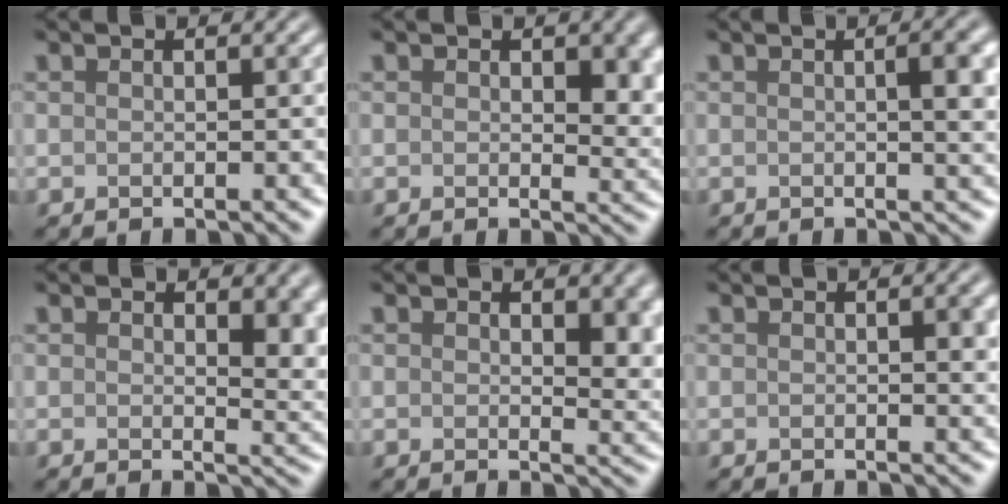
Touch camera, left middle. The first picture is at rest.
{"total": 3.9, "force": [0.9, 2.3, 3.0], "torque": [-0.032, -0.008, 0.012]}
{"total": 4.0, "force": [0.5, 1.1, 3.8], "torque": [-0.044, 0.009, 0.006]}
{"total": 4.2, "force": [1.4, 2.2, 3.3], "torque": [-0.035, -0.008, 0.026]}
{"total": 4.0, "force": [1.1, 2.2, 3.1], "torque": [-0.033, -0.008, 0.019]}
{"total": 1.4, "force": [0.3, 0.4, 1.3], "torque": [-0.016, -0.001, 0.006]}